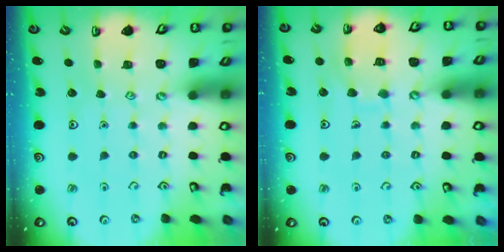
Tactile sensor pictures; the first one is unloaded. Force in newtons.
{"total": 8.2, "press": 8.1, "slide": 0.8}